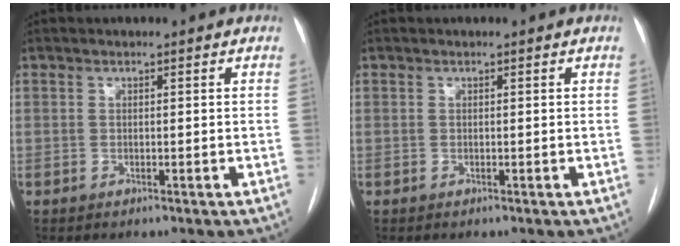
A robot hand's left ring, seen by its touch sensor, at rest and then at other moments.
{"total": 0.0}